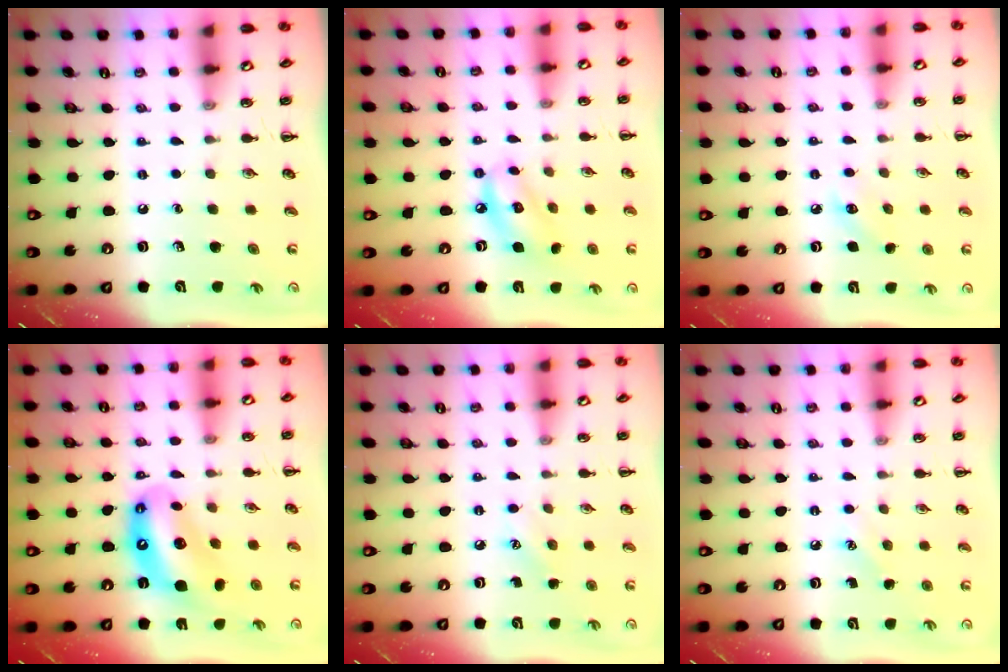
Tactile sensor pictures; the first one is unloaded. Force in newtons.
{"total": 8.0, "press": 7.8, "slide": 1.7}
{"total": 4.8, "press": 4.6, "slide": 1.2}
{"total": 13.0, "press": 12.4, "slide": 3.9}
{"total": 6.3, "press": 6.0, "slide": 1.8}
{"total": 5.8, "press": 5.5, "slide": 1.8}